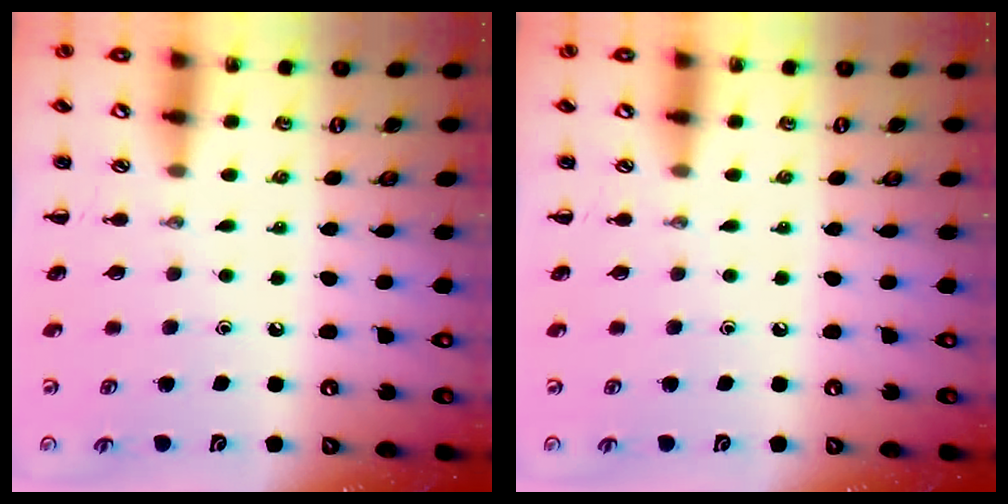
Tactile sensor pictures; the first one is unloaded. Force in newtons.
{"total": 0.0}